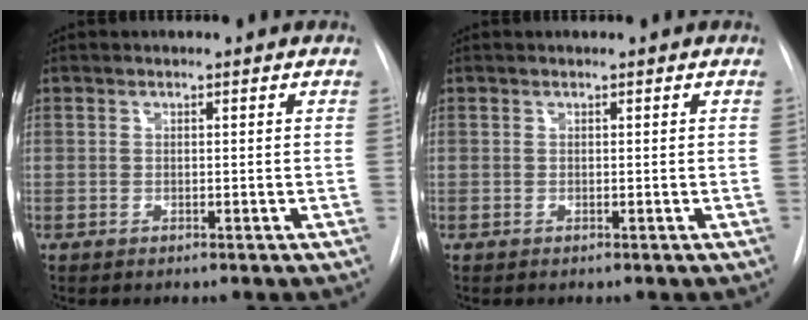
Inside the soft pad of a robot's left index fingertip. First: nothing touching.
{"total": 0.0}